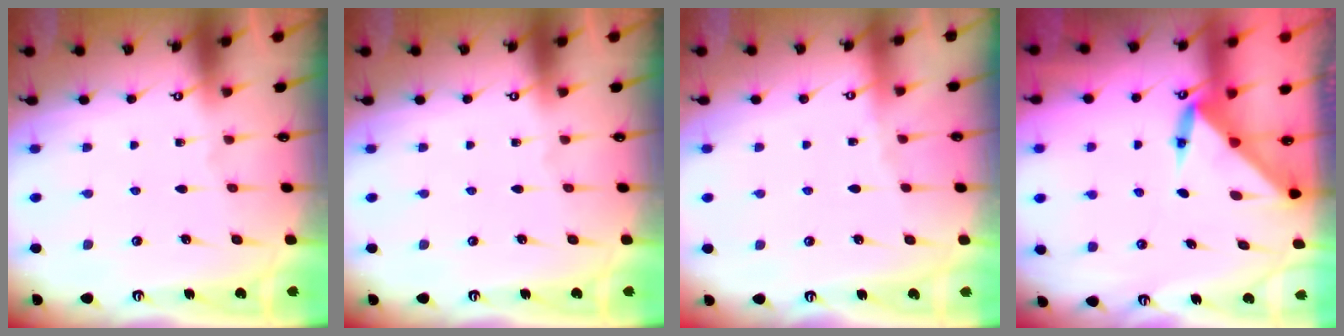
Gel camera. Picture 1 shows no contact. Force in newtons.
{"total": 0.0}
{"total": 1.6, "press": 1.6, "slide": 0.4}
{"total": 3.8, "press": 3.8, "slide": 0.3}